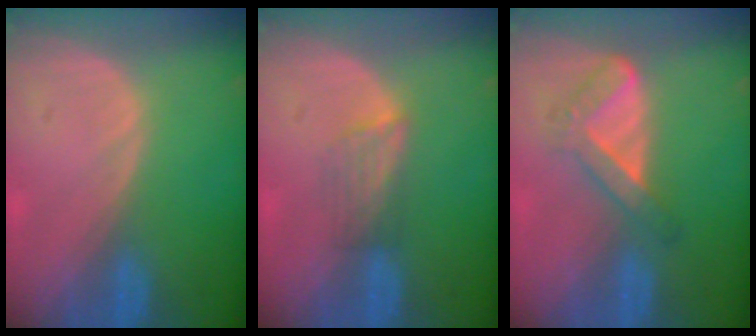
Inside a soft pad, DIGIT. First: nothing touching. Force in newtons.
{"total": 3.2, "press": 2.9, "slide": 1.4}
{"total": 5.6, "press": 4.7, "slide": 3.0}